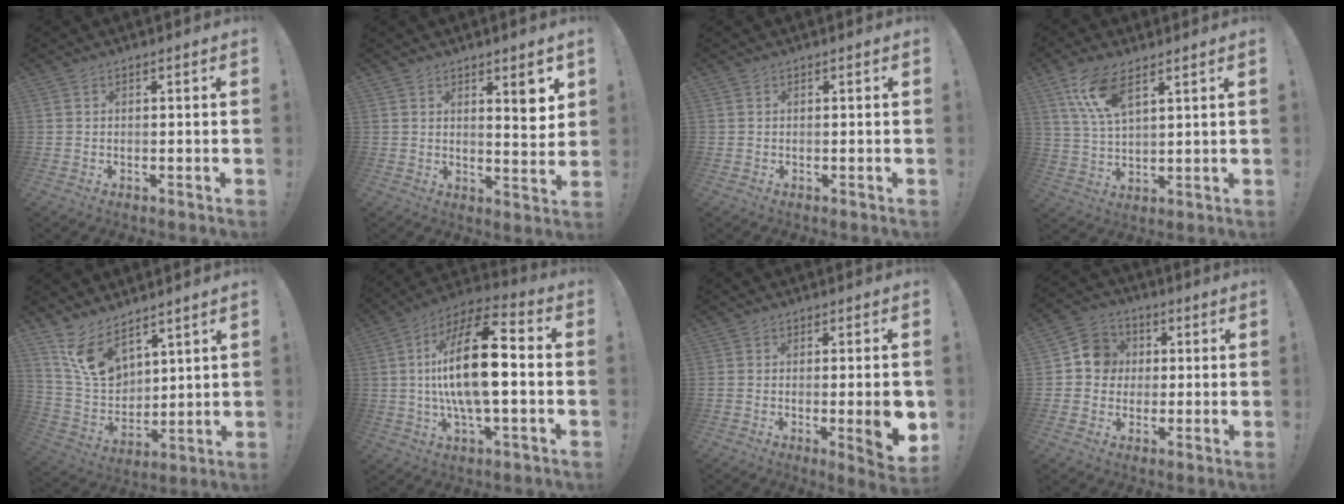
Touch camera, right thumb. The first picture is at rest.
{"total": 6.9, "force": [3.8, 1.5, 5.5], "torque": [-0.058, -0.028, 0.054]}
{"total": 0.0}
{"total": 10.1, "force": [6.3, 3.8, 6.9], "torque": [-0.138, -0.016, 0.120]}
{"total": 12.4, "force": [8.9, 6.6, 5.8], "torque": [-0.113, -0.059, 0.177]}
{"total": 20.4, "force": [0.1, 7.1, 19.1], "torque": [-0.349, 0.005, -0.008]}
{"total": 10.1, "force": [-1.6, 1.6, 9.8], "torque": [-0.120, -0.009, -0.021]}
{"total": 8.7, "force": [0.4, 8.2, 2.7], "torque": [-0.026, 0.012, 0.011]}